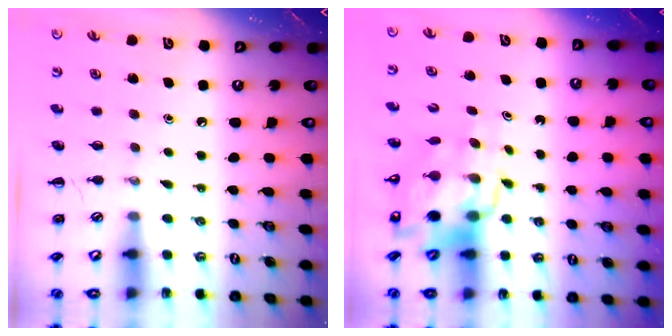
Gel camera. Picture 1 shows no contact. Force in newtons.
{"total": 13.7, "press": 13.1, "slide": 4.1}